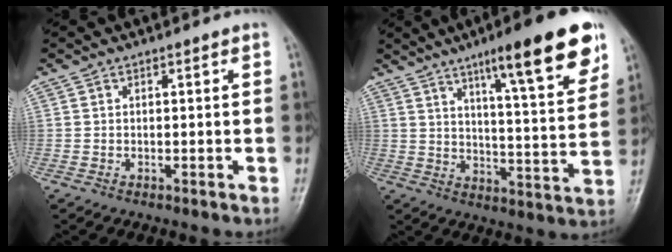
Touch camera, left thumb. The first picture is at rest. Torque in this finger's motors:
{"motor_torque": [0.53, 0.71, 1.45, -1.32, 0.26]}